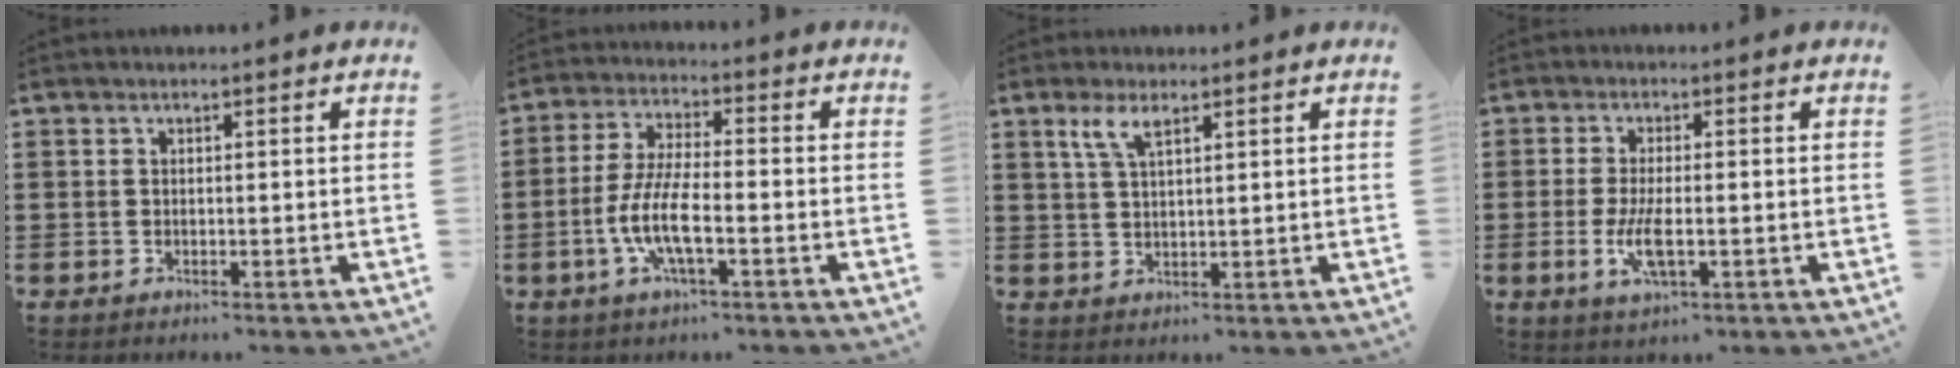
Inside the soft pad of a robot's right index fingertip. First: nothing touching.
{"total": 7.8, "force": [-2.9, 1.8, 7.0], "torque": [-0.157, -0.013, -0.059]}
{"total": 3.7, "force": [2.1, 1.1, 2.8], "torque": [-0.062, 0.006, 0.036]}
{"total": 5.5, "force": [-1.3, 1.7, 5.0], "torque": [-0.112, -0.010, -0.028]}